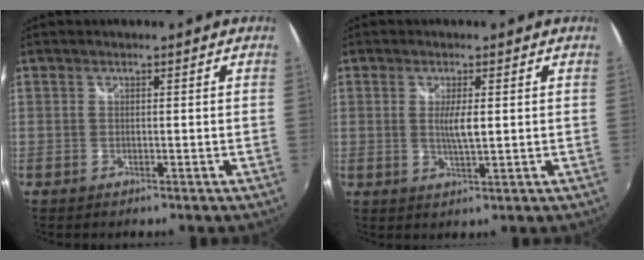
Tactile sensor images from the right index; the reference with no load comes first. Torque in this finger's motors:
{"motor_torque": [0.62, 0.15, 0.25, 0.08]}